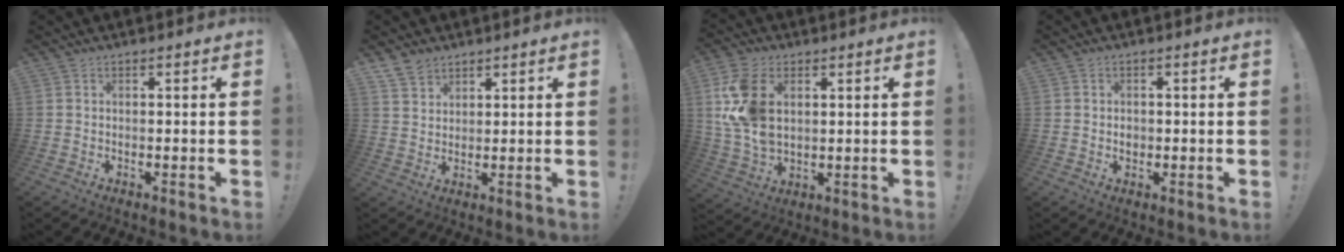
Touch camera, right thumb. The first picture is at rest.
{"total": 5.2, "force": [4.2, 3.0, 0.8], "torque": [-0.012, -0.027, 0.080]}
{"total": 15.0, "force": [3.9, 9.8, 10.6], "torque": [-0.209, -0.013, 0.074]}
{"total": 1.7, "force": [-0.4, 1.5, 0.7], "torque": [-0.013, 0.003, -0.007]}